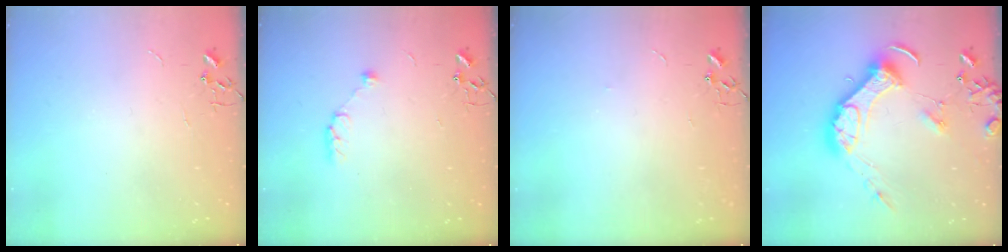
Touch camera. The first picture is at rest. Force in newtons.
{"total": 6.6, "press": 6.6, "slide": 0.9}
{"total": 2.8, "press": 2.8, "slide": 0.5}
{"total": 16.4, "press": 16.3, "slide": 2.3}